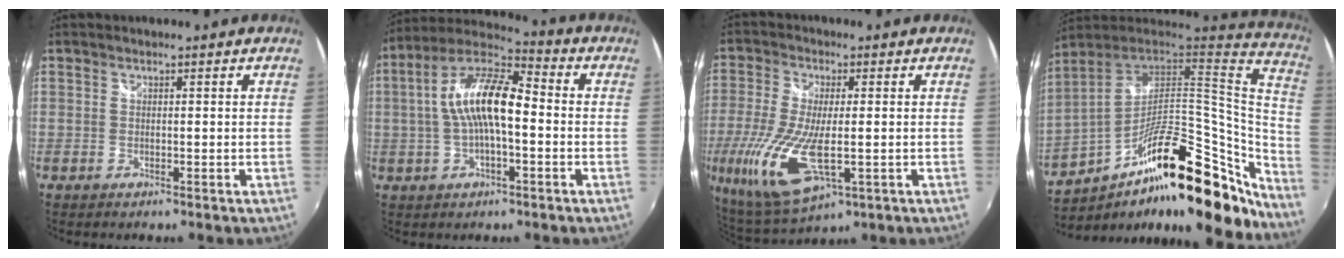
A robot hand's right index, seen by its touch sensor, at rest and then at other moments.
{"total": 13.6, "force": [-0.6, 5.0, 12.6], "torque": [-0.241, 0.020, -0.018]}
{"total": 17.9, "force": [-4.5, 7.3, 15.8], "torque": [-0.347, -0.044, -0.075]}
{"total": 31.2, "force": [-16.3, 11.3, 24.0], "torque": [-0.369, -0.017, -0.251]}